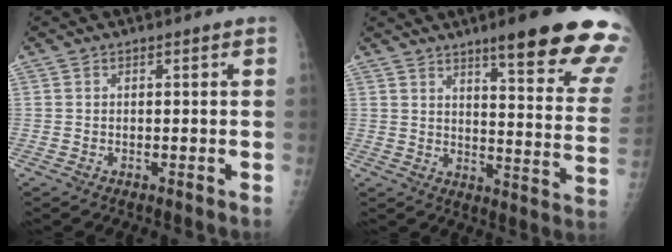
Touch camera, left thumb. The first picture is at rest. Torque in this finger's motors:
{"motor_torque": [1.99, 1.08, 1.13, -1.13, 0.22]}